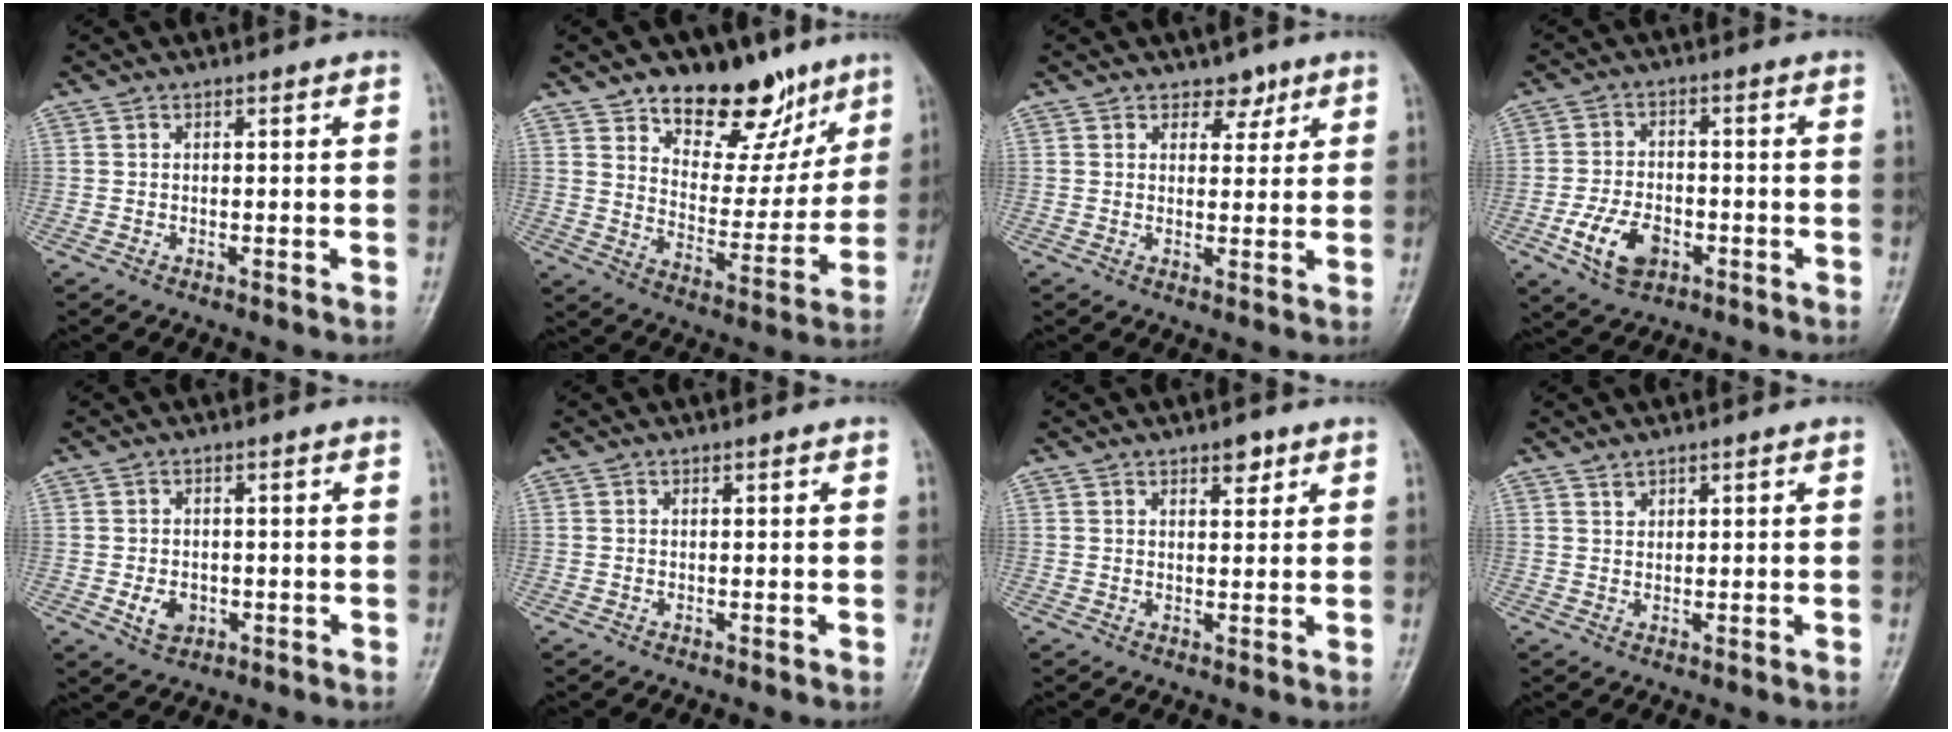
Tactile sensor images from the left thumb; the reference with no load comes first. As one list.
[{"total": 18.2, "force": [11.8, 10.0, 9.5], "torque": [-0.068, -0.068, 0.185]}, {"total": 3.2, "force": [2.2, 2.1, 1.0], "torque": [0.010, -0.012, 0.030]}, {"total": 8.3, "force": [-3.5, 5.1, 5.5], "torque": [-0.093, 0.015, -0.061]}, {"total": 3.9, "force": [-1.1, 2.9, 2.3], "torque": [-0.027, 0.002, -0.012]}, {"total": 0.0}, {"total": 3.0, "force": [1.9, 1.4, 1.8], "torque": [-0.014, -0.010, 0.028]}, {"total": 1.3, "force": [1.1, 0.6, 0.3], "torque": [0.005, -0.008, 0.020]}]